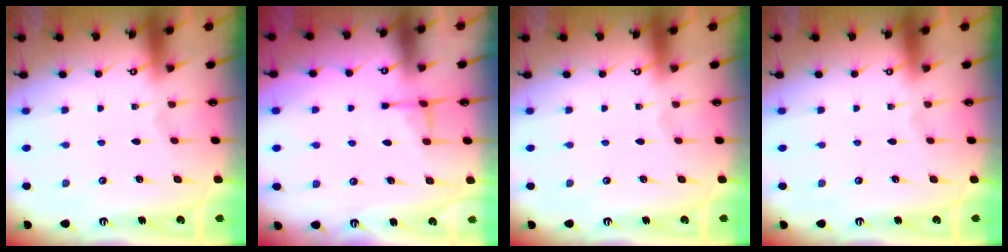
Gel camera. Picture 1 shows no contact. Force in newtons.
{"total": 4.3, "press": 4.2, "slide": 0.7}
{"total": 0.0}
{"total": 0.0}